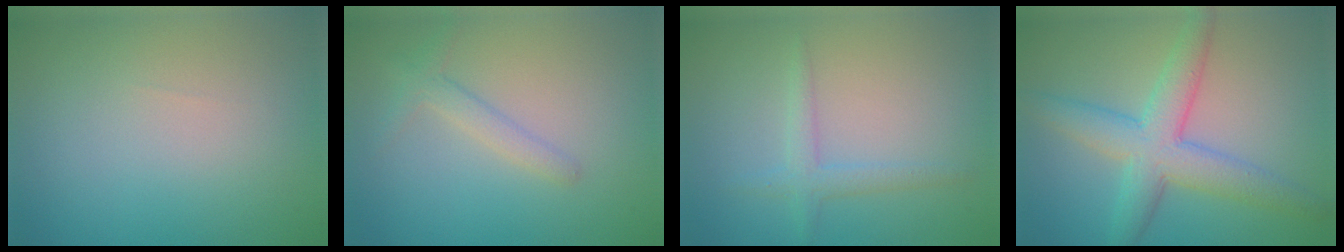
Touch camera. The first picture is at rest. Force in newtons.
{"total": 1.8, "press": 1.8, "slide": 0.1}
{"total": 1.8, "press": 1.8, "slide": 0.2}
{"total": 5.7, "press": 5.7, "slide": 0.1}